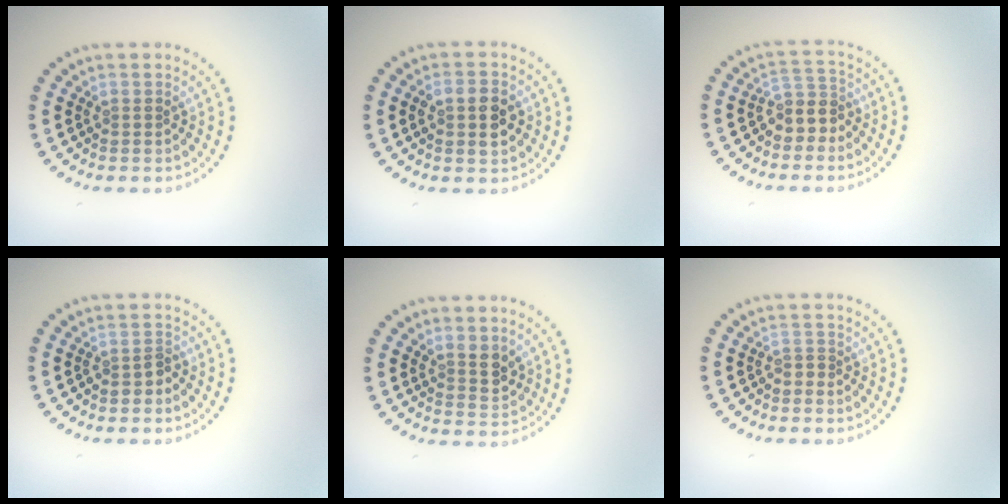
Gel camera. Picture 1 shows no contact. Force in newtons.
{"total": 3.0, "press": 3.0, "slide": 0.2}
{"total": 2.8, "press": 2.3, "slide": 1.6}
{"total": 1.2, "press": 1.0, "slide": 0.7}
{"total": 2.0, "press": 1.9, "slide": 0.8}
{"total": 0.6, "press": 0.2, "slide": 0.5}